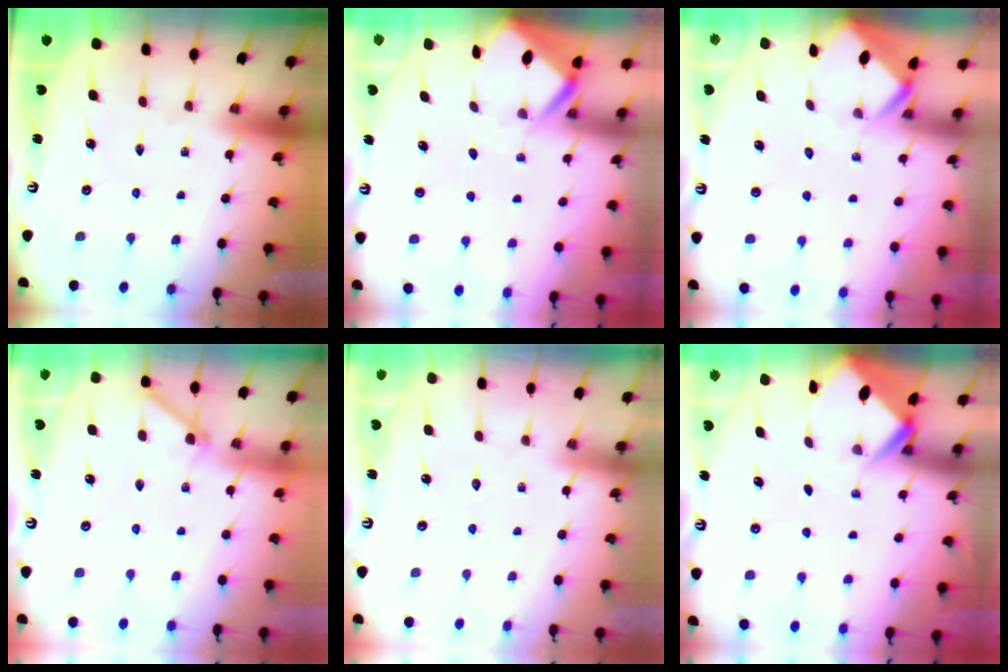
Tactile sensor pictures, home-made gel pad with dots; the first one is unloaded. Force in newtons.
{"total": 3.1, "press": 3.1, "slide": 0.3}
{"total": 2.6, "press": 2.6, "slide": 0.1}
{"total": 3.3, "press": 3.3, "slide": 0.5}
{"total": 3.0, "press": 2.9, "slide": 0.3}
{"total": 2.6, "press": 2.6, "slide": 0.2}